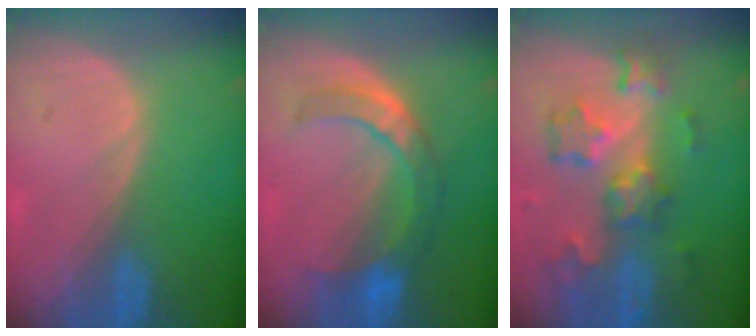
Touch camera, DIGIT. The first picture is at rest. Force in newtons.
{"total": 7.4, "press": 7.2, "slide": 1.8}
{"total": 8.9, "press": 7.9, "slide": 4.2}